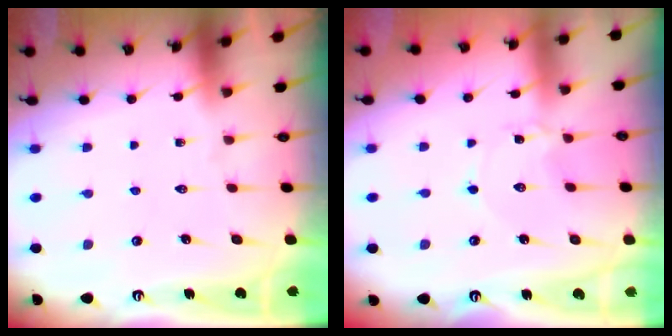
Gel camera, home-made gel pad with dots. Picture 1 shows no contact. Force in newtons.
{"total": 1.4, "press": 1.4, "slide": 0.1}